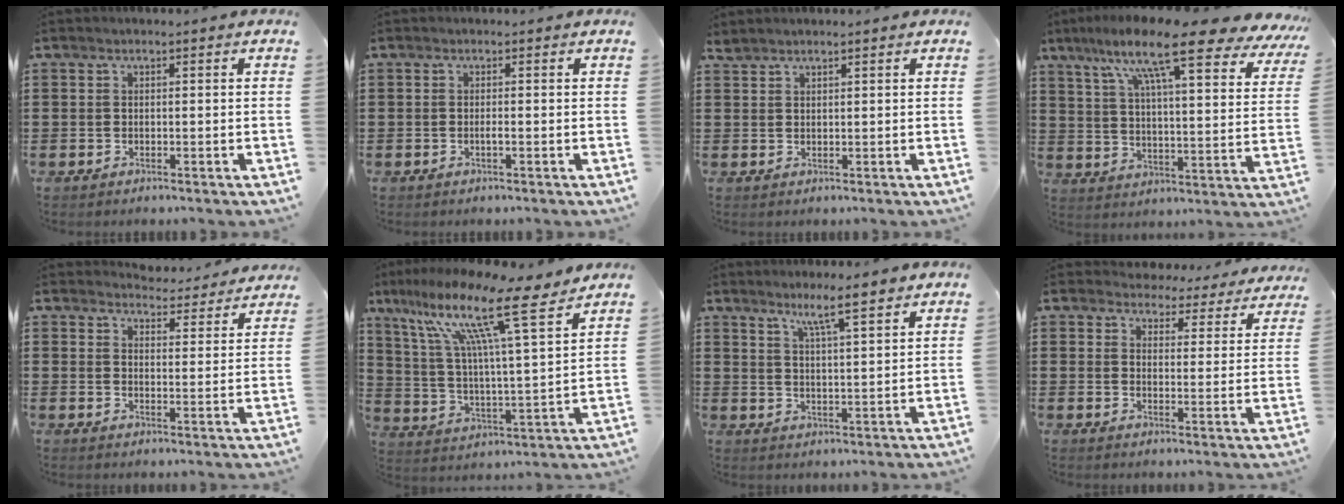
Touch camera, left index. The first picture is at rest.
{"total": 0.7, "force": [-0.2, 0.1, 0.6], "torque": [-0.012, -0.002, -0.002]}
{"total": 1.4, "force": [1.4, 0.1, 0.2], "torque": [-0.007, -0.001, 0.028]}
{"total": 14.5, "force": [10.6, 1.9, 9.7], "torque": [-0.197, -0.055, 0.170]}
{"total": 4.5, "force": [4.5, 0.3, 0.3], "torque": [-0.014, -0.027, 0.079]}
{"total": 14.2, "force": [10.2, 1.1, 9.8], "torque": [-0.215, -0.061, 0.163]}
{"total": 5.7, "force": [4.6, -0.1, 3.4], "torque": [-0.071, -0.013, 0.077]}
{"total": 4.3, "force": [4.2, 0.9, 0.1], "torque": [-0.019, -0.029, 0.071]}